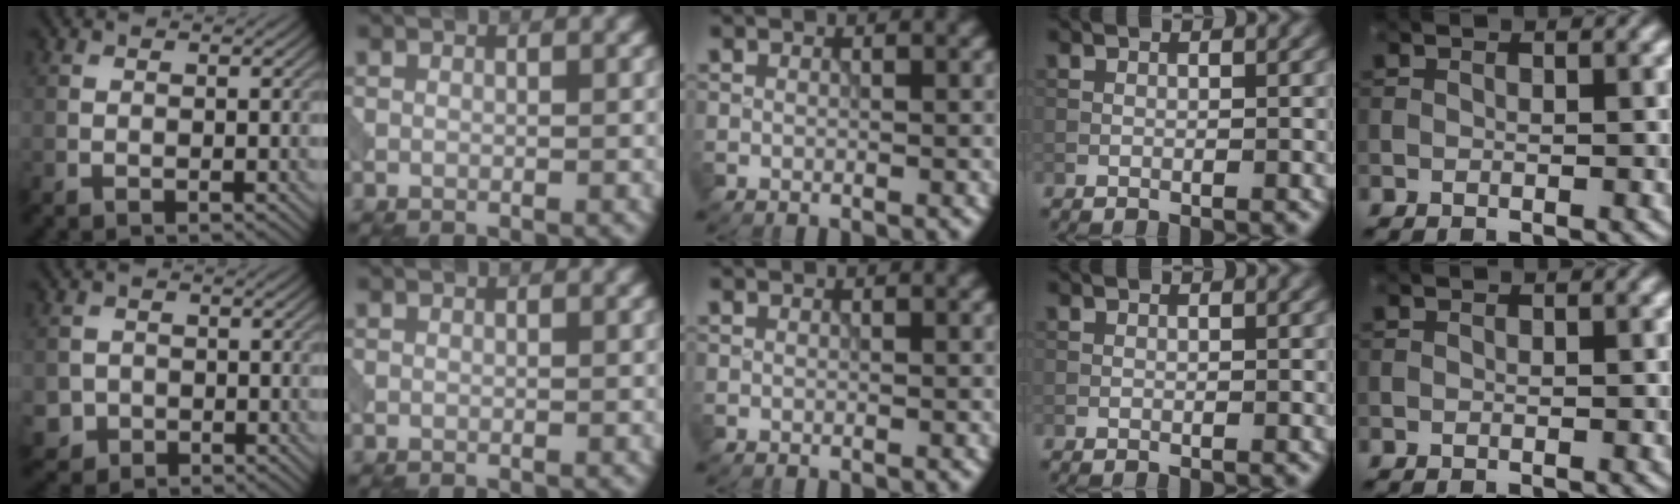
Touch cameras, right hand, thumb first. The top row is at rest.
{"thumb": {"total": 2.7, "force": [-1.0, 2.5, 0.4], "torque": [-0.008, -0.006, -0.021]}}